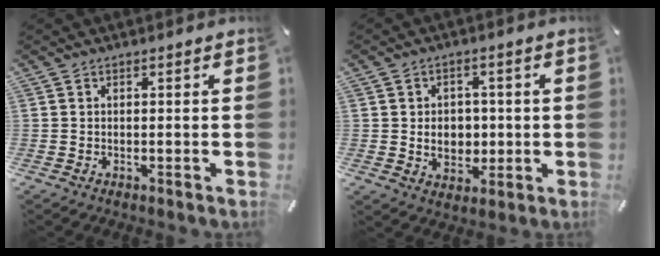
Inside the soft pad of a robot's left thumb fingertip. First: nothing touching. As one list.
[{"total": 6.7, "force": [-0.1, 5.6, 3.8], "torque": [-0.046, 0.000, -0.004]}]